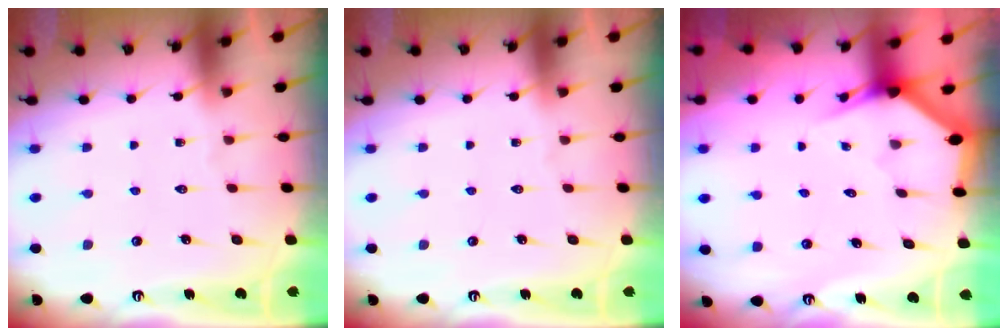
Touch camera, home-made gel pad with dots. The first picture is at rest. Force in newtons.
{"total": 0.0}
{"total": 2.7, "press": 2.7, "slide": 0.2}